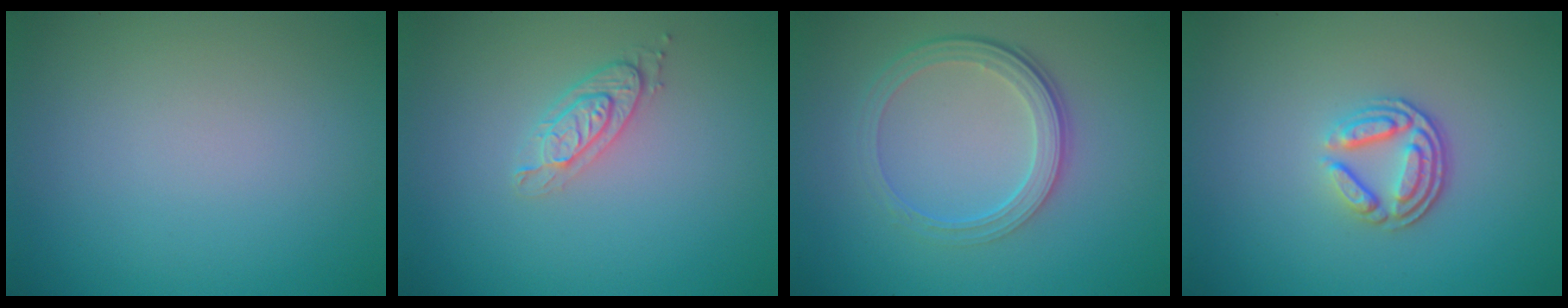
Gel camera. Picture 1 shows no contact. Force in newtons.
{"total": 2.1, "press": 2.0, "slide": 0.7}
{"total": 4.2, "press": 2.9, "slide": 3.0}
{"total": 3.5, "press": 2.6, "slide": 2.4}